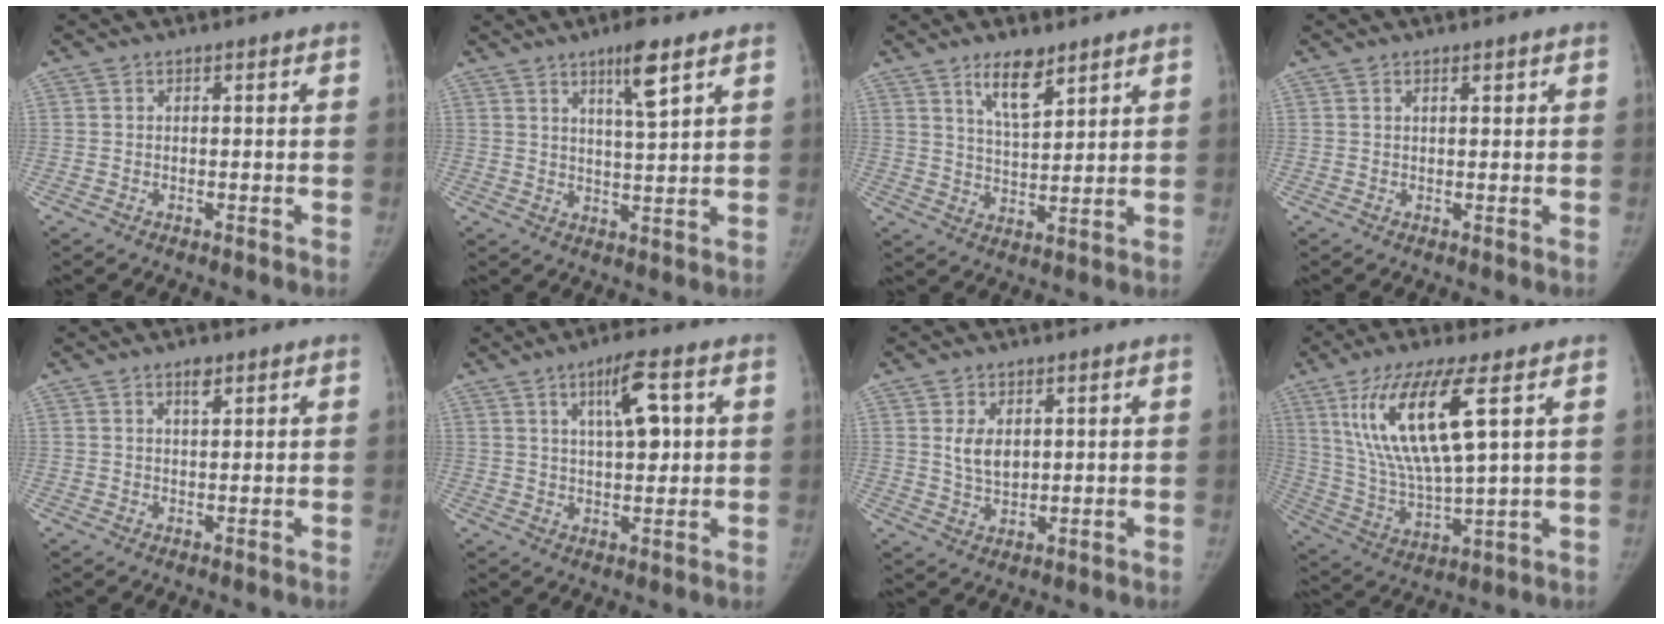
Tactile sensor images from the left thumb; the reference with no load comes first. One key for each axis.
{"total": 6.9, "fx": 4.2, "fy": 0.8, "fz": 5.4, "tx": -0.090, "ty": -0.027, "tz": 0.072}
{"total": 7.8, "fx": 5.2, "fy": 2.8, "fz": 5.0, "tx": -0.071, "ty": -0.038, "tz": 0.094}
{"total": 1.2, "fx": 0.8, "fy": 0.4, "fz": 0.8, "tx": -0.007, "ty": -0.003, "tz": 0.013}
{"total": 2.3, "fx": 1.5, "fy": 0.9, "fz": 1.5, "tx": -0.019, "ty": -0.008, "tz": 0.025}
{"total": 8.3, "fx": 2.9, "fy": 2.7, "fz": 7.3, "tx": -0.111, "ty": -0.005, "tz": 0.049}
{"total": 5.2, "fx": 1.5, "fy": 3.3, "fz": 3.6, "tx": -0.050, "ty": -0.014, "tz": 0.036}
{"total": 17.3, "fx": 6.8, "fy": 4.0, "fz": 15.4, "tx": -0.317, "ty": -0.028, "tz": 0.136}